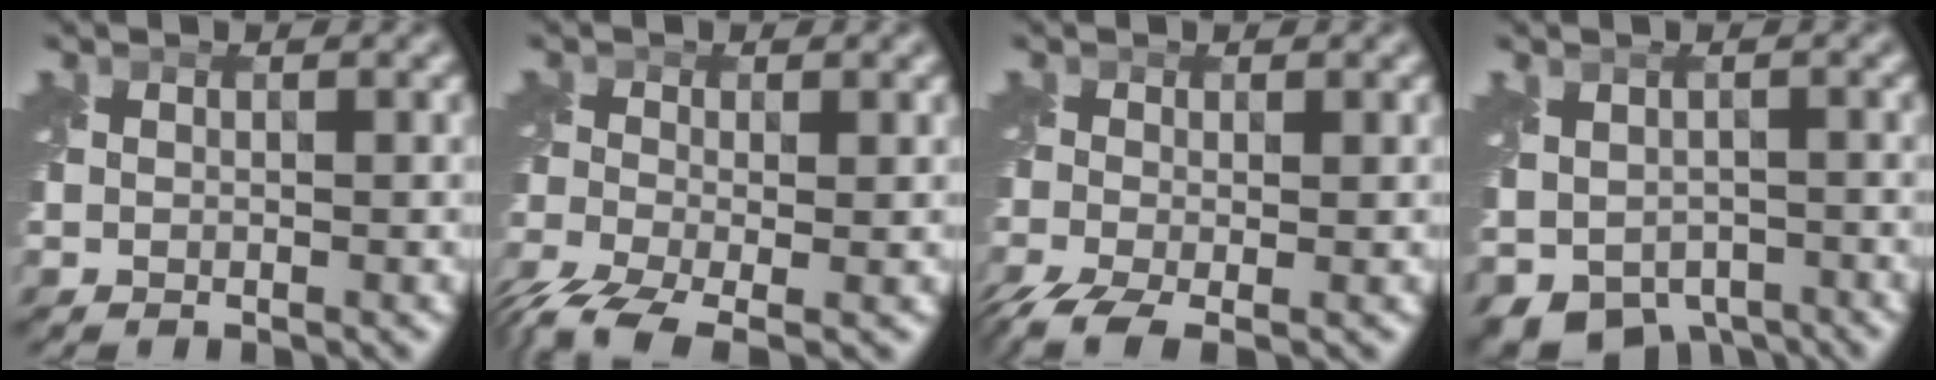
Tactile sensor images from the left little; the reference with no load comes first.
{"total": 5.6, "force": [-3.8, 1.9, 3.6], "torque": [-0.081, -0.021, -0.082]}
{"total": 4.9, "force": [-3.0, 1.6, 3.4], "torque": [-0.082, -0.022, -0.063]}
{"total": 6.0, "force": [-3.1, 4.0, 3.3], "torque": [-0.059, -0.027, -0.045]}